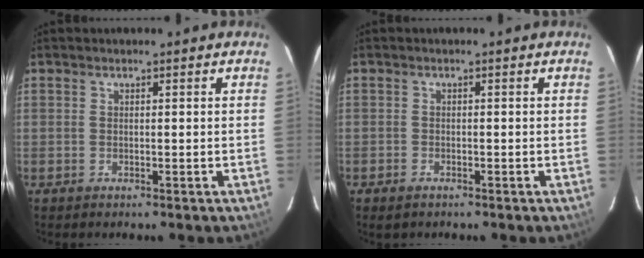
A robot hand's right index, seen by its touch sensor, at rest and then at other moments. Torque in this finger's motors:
{"motor_torque": [-0.02, -0.04, -0.01, -0.01]}